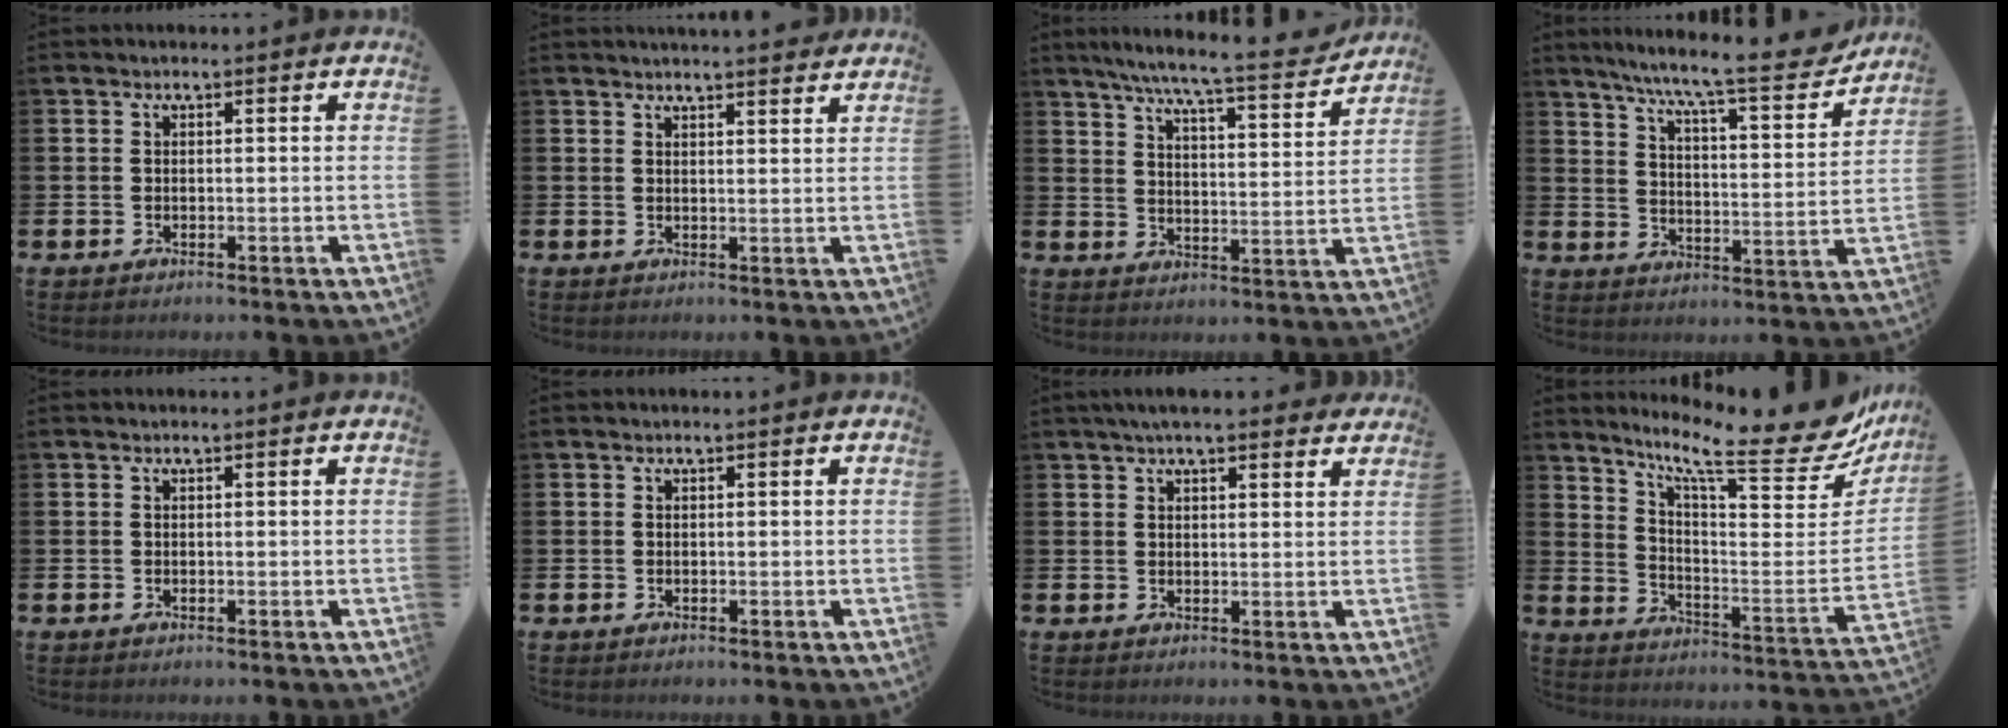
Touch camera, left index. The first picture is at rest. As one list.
[{"total": 2.9, "force": [2.8, -0.3, 0.0], "torque": [-0.004, -0.015, 0.052]}, {"total": 8.4, "force": [7.6, 0.1, 3.6], "torque": [-0.090, -0.048, 0.130]}, {"total": 10.4, "force": [9.0, 0.9, 5.2], "torque": [-0.120, -0.058, 0.148]}, {"total": 0.0}, {"total": 0.0}, {"total": 3.9, "force": [3.5, 0.8, 1.6], "torque": [-0.038, -0.006, 0.063]}, {"total": 13.3, "force": [10.5, 2.8, 7.6], "torque": [-0.143, -0.082, 0.166]}]